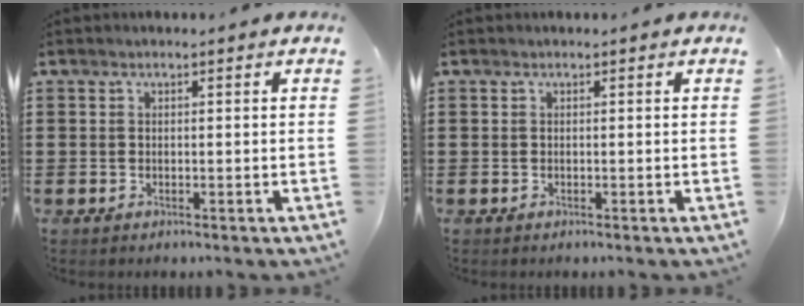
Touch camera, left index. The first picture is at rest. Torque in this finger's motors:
{"motor_torque": [0.00, 0.00, 0.00, 0.00]}